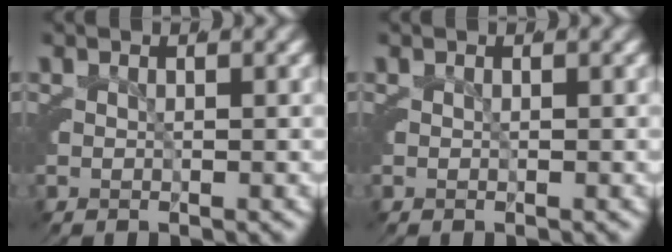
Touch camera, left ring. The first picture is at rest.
{"total": 0.0}